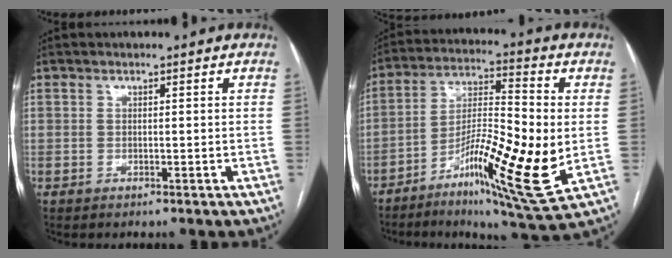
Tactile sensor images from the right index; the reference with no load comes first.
{"total": 17.7, "force": [-4.3, 2.3, 17.0], "torque": [-0.315, -0.015, -0.071]}